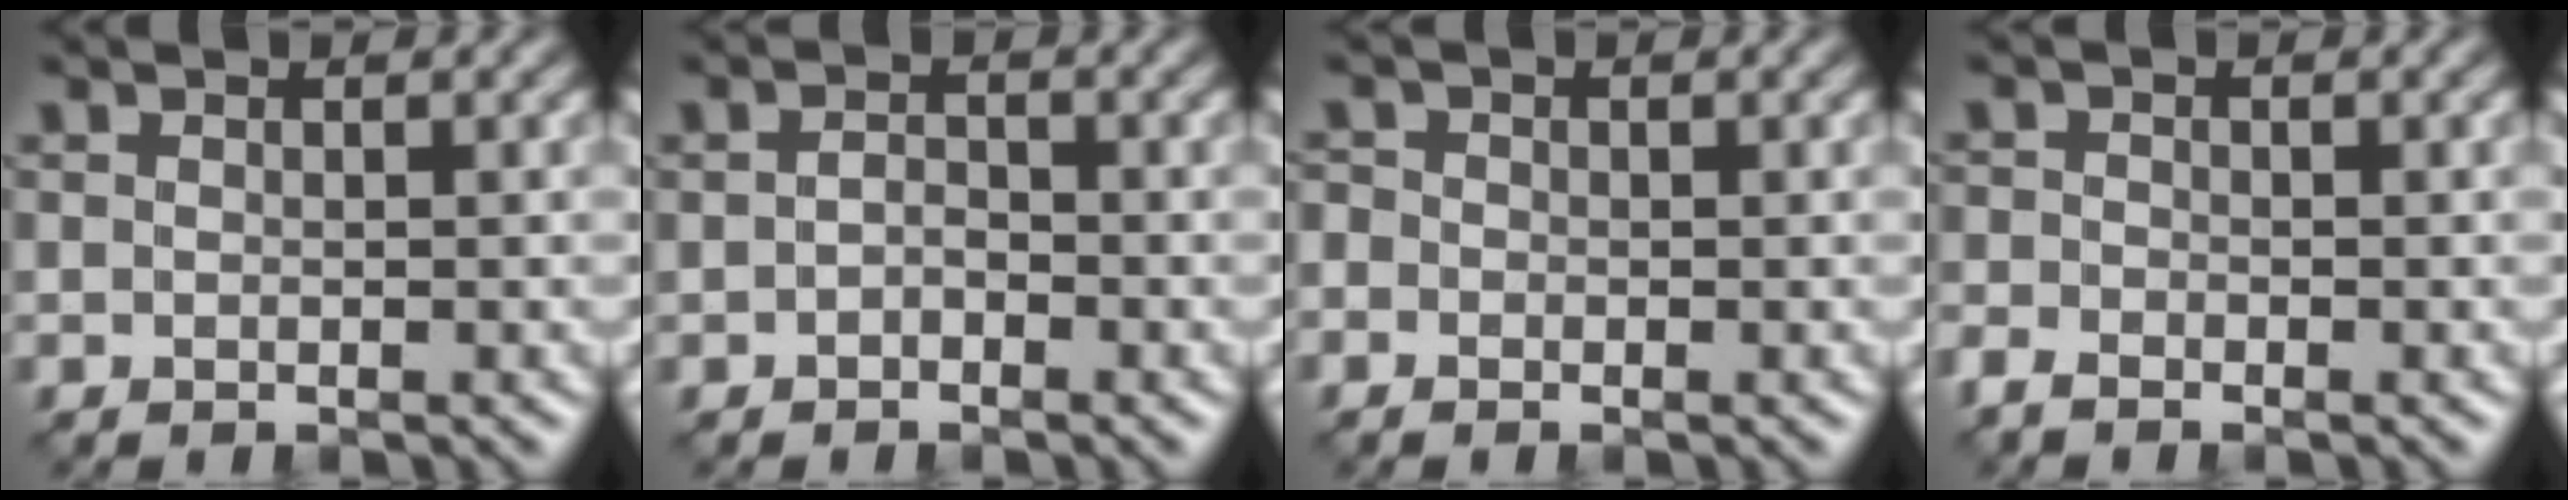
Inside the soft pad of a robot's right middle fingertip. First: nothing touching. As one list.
[{"total": 1.0, "force": [-0.5, 0.6, 0.6], "torque": [-0.015, 0.007, -0.011]}, {"total": 1.1, "force": [-0.5, 1.0, 0.2], "torque": [0.003, 0.005, -0.013]}, {"total": 1.7, "force": [-1.4, 0.7, 0.7], "torque": [-0.017, 0.002, -0.036]}]